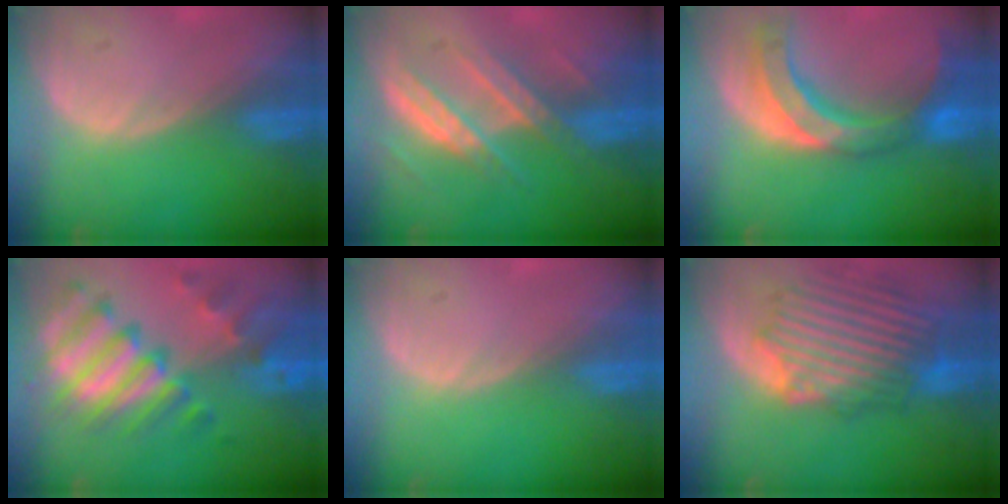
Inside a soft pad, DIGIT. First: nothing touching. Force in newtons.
{"total": 7.2, "press": 7.1, "slide": 1.4}
{"total": 10.8, "press": 9.4, "slide": 5.2}
{"total": 11.5, "press": 9.8, "slide": 6.0}
{"total": 0.0}
{"total": 9.7, "press": 9.6, "slide": 1.1}